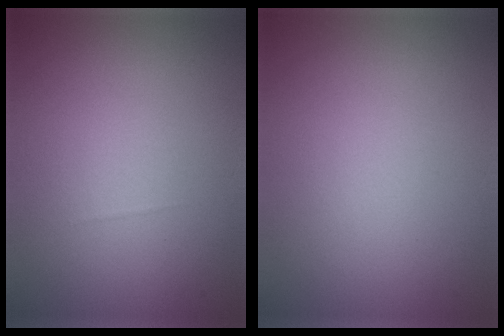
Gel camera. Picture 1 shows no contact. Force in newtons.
{"total": 0.0}